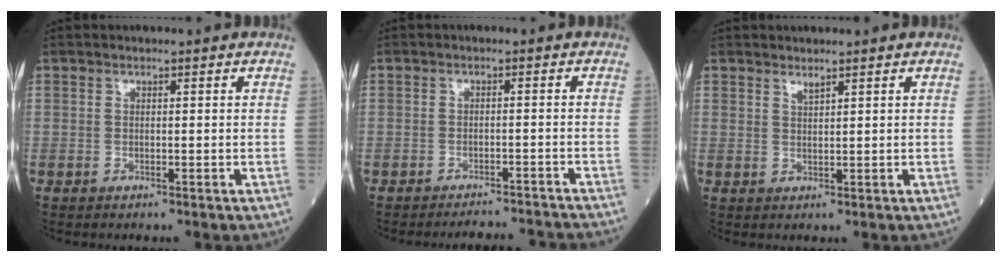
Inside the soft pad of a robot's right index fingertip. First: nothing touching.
{"total": 6.3, "force": [-6.2, 0.7, 0.5], "torque": [0.001, 0.004, -0.075]}
{"total": 1.1, "force": [1.0, -0.1, 0.4], "torque": [-0.009, -0.006, 0.023]}